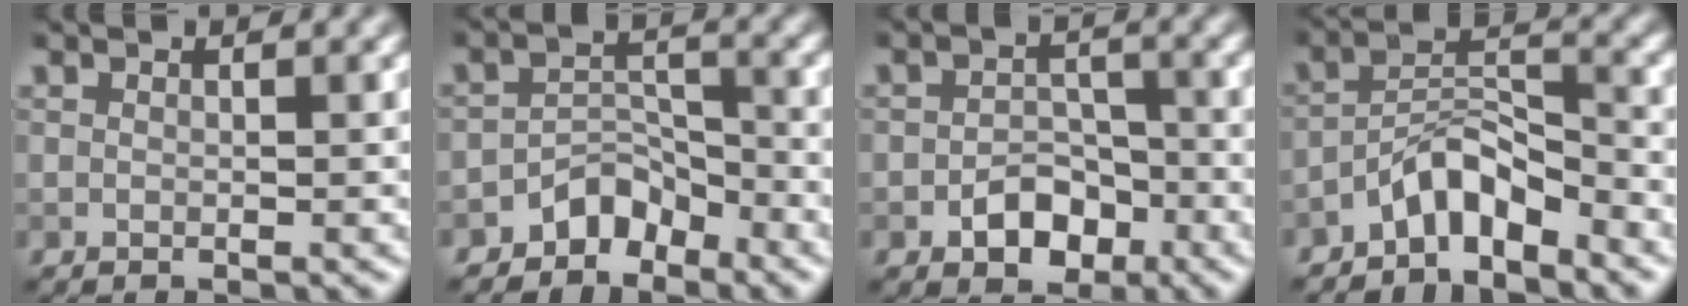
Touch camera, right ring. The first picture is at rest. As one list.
[{"total": 3.2, "force": [-2.5, 1.7, 0.8], "torque": [-0.005, 0.015, -0.048]}, {"total": 3.5, "force": [-1.7, 2.4, 1.9], "torque": [-0.020, 0.003, -0.028]}, {"total": 4.2, "force": [-3.2, 1.4, 2.3], "torque": [-0.034, 0.022, -0.063]}]